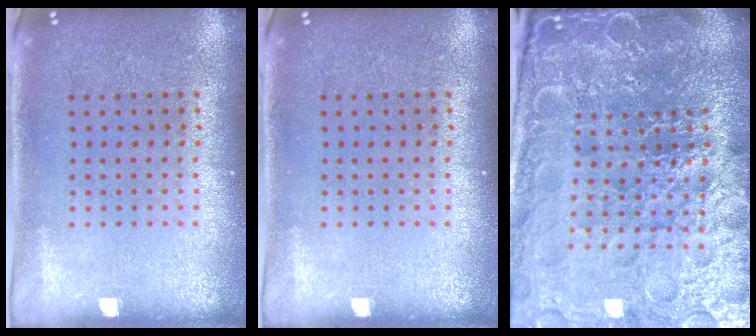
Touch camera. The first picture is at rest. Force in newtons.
{"total": 0.0}
{"total": 6.9, "press": 6.0, "slide": 3.2}